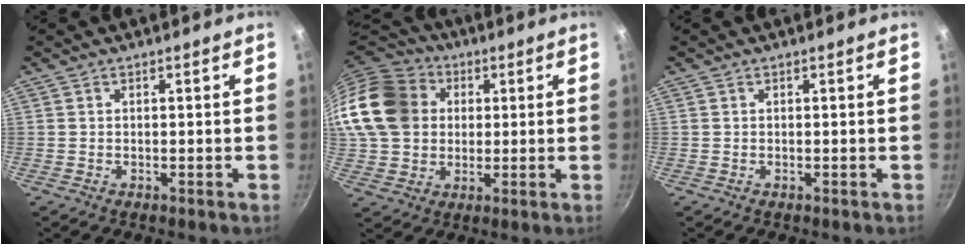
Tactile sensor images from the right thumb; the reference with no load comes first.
{"total": 20.5, "force": [3.7, 17.0, 10.8], "torque": [-0.206, 0.031, 0.067]}
{"total": 0.0}